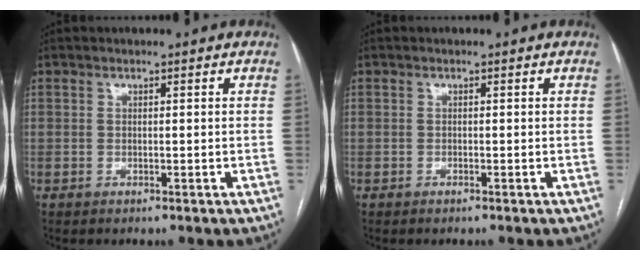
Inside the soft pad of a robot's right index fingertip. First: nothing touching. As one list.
[{"total": 0.0}]